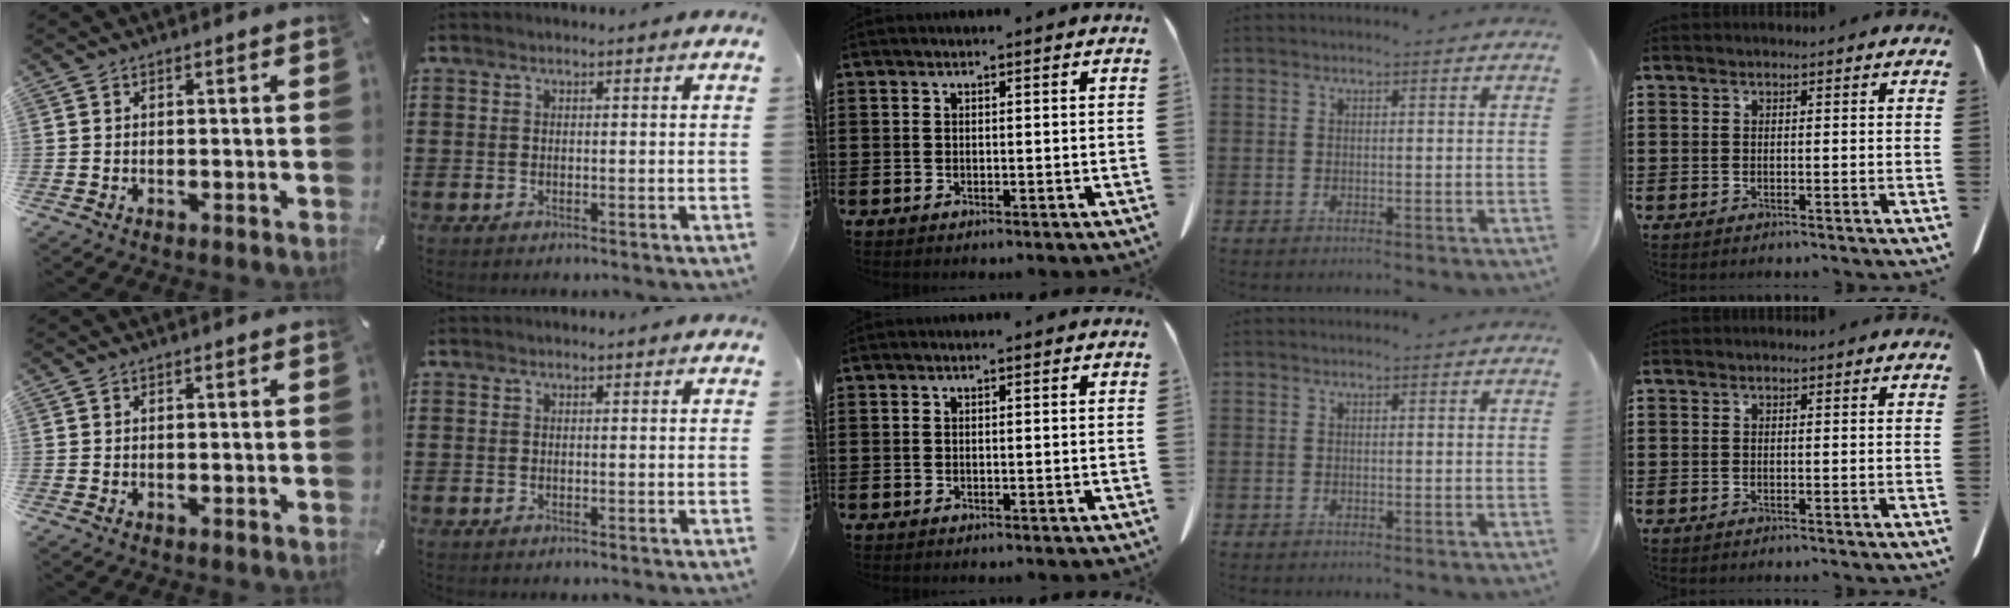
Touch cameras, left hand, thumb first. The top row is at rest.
{}